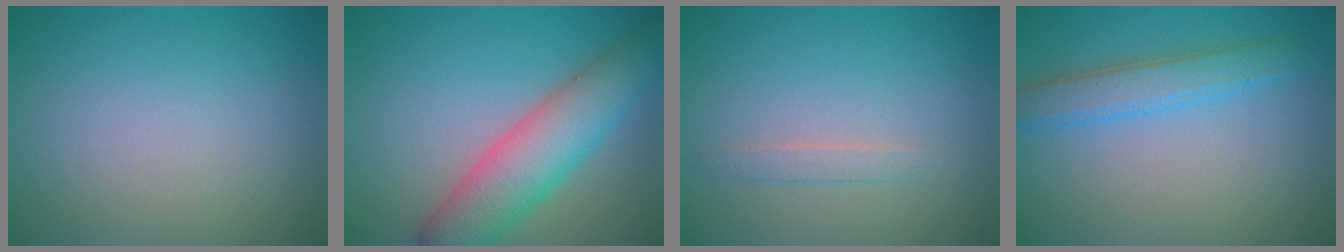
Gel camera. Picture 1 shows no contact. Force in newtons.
{"total": 7.2, "press": 7.2, "slide": 0.1}
{"total": 1.1, "press": 1.1, "slide": 0.1}
{"total": 2.4, "press": 2.4, "slide": 0.2}